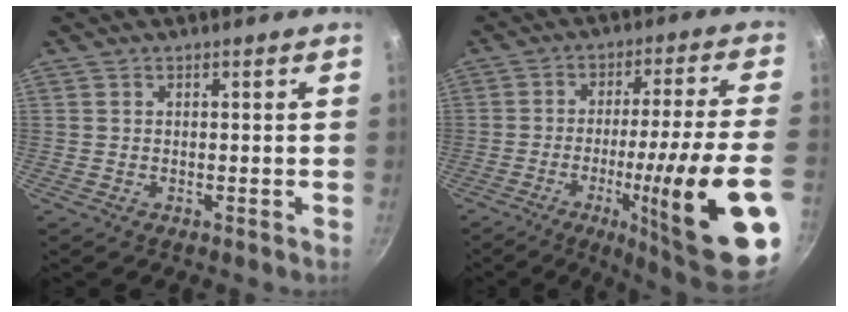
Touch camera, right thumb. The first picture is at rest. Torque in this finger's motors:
{"motor_torque": [2.78, 2.23, 2.29, -0.34, 0.62]}